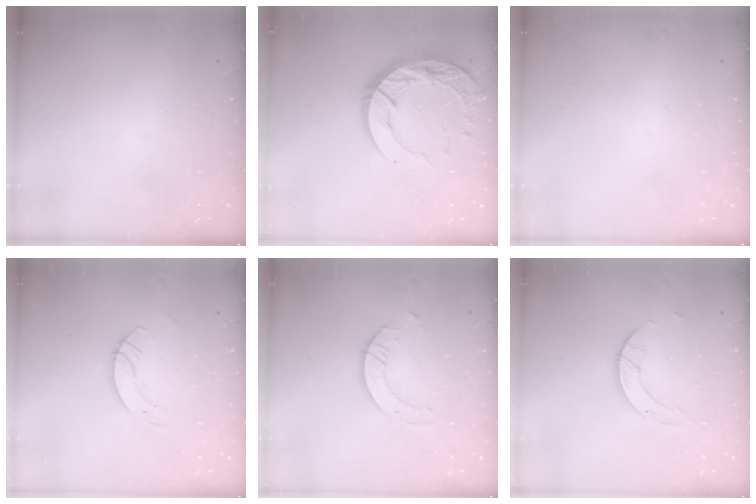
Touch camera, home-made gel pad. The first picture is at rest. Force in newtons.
{"total": 15.5, "press": 15.4, "slide": 1.2}
{"total": 0.0}
{"total": 3.2, "press": 3.2, "slide": 0.2}
{"total": 3.9, "press": 3.9, "slide": 0.4}
{"total": 5.9, "press": 5.9, "slide": 0.5}